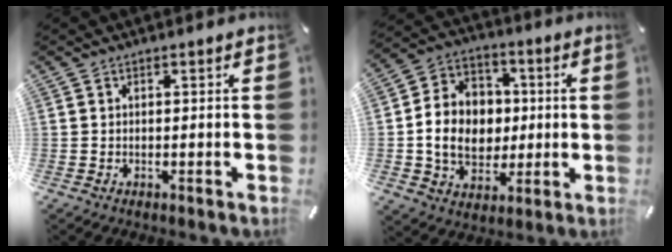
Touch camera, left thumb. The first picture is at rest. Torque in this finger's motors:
{"motor_torque": [0.83, 0.93, 0.65, -0.22, 0.40]}